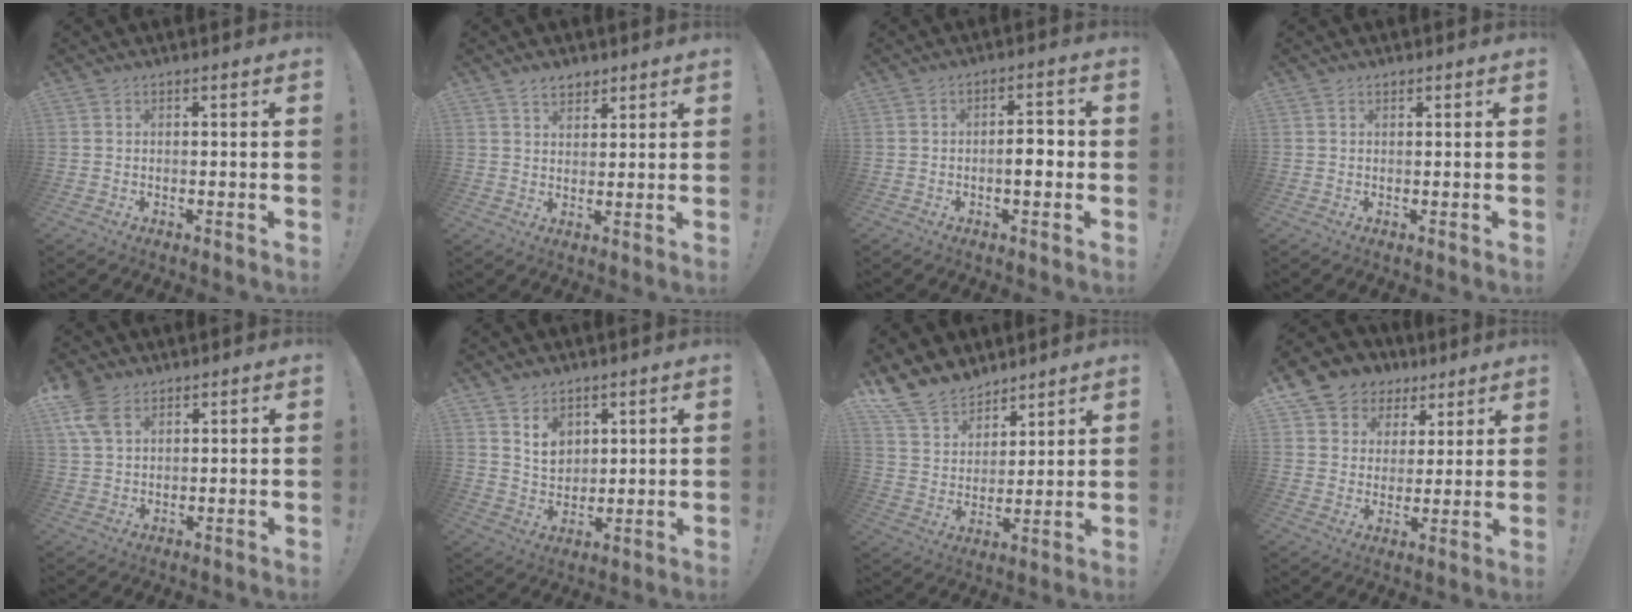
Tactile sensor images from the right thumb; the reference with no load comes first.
{"total": 4.5, "force": [3.4, 2.7, 1.5], "torque": [-0.012, -0.020, 0.060]}
{"total": 5.3, "force": [-1.2, 2.0, 4.8], "torque": [-0.067, 0.006, -0.024]}
{"total": 0.6, "force": [0.5, 0.3, 0.1], "torque": [0.002, -0.002, 0.009]}
{"total": 8.3, "force": [4.5, 5.0, 4.9], "torque": [-0.091, -0.014, 0.089]}
{"total": 7.9, "force": [4.8, 5.6, 2.9], "torque": [-0.034, -0.034, 0.089]}
{"total": 13.6, "force": [11.2, 7.1, 2.7], "torque": [-0.072, -0.088, 0.218]}
{"total": 8.7, "force": [4.7, 7.1, 1.8], "torque": [-0.029, -0.039, 0.097]}